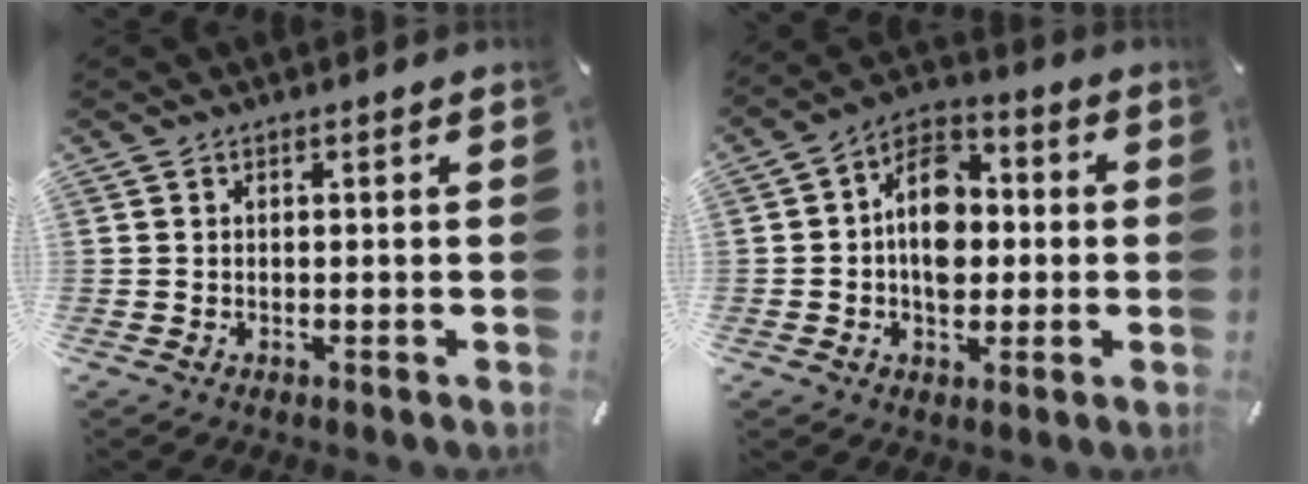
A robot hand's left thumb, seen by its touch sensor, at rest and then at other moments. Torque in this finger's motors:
{"motor_torque": [1.82, 1.90, 0.92, -0.75, 0.40]}